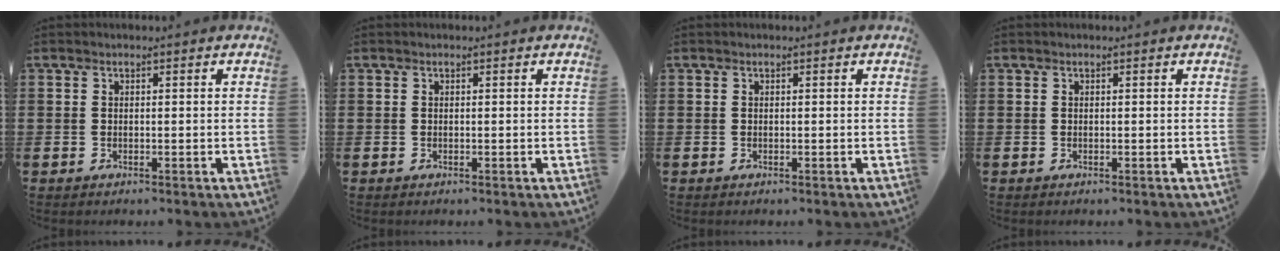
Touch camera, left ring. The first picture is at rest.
{"total": 0.0}
{"total": 0.0}
{"total": 0.0}